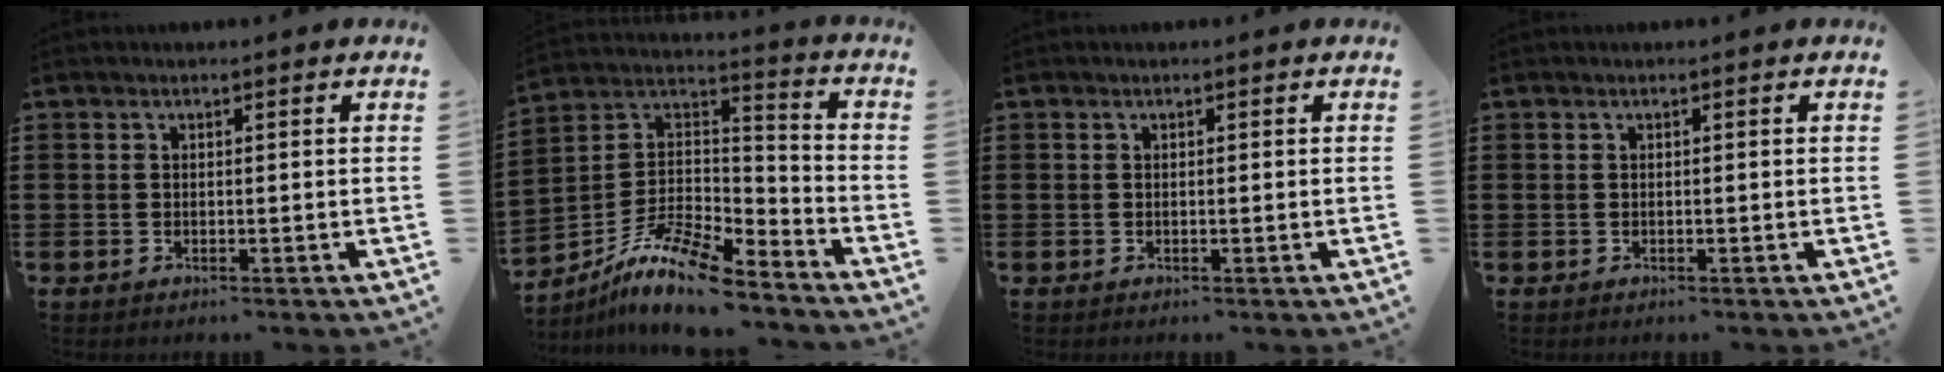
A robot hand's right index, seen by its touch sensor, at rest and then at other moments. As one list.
[{"total": 11.2, "force": [-9.1, 2.6, 6.0], "torque": [-0.123, 0.019, -0.182]}, {"total": 0.0}, {"total": 0.0}]